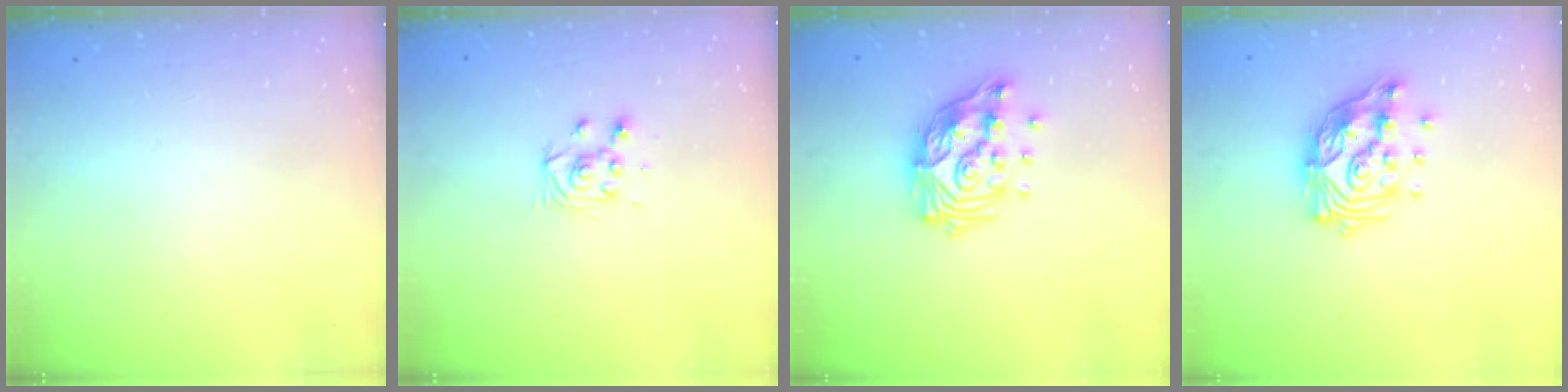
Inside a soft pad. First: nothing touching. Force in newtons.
{"total": 4.7, "press": 4.7, "slide": 0.5}
{"total": 13.6, "press": 13.5, "slide": 1.5}
{"total": 13.6, "press": 13.5, "slide": 1.5}